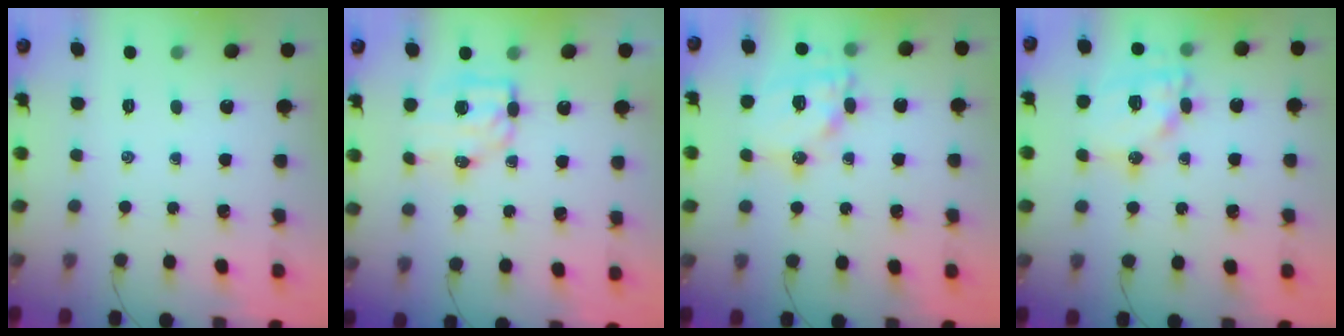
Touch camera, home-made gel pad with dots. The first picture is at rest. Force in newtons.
{"total": 7.9, "press": 7.8, "slide": 1.4}
{"total": 14.0, "press": 13.9, "slide": 2.2}
{"total": 14.0, "press": 13.9, "slide": 2.2}